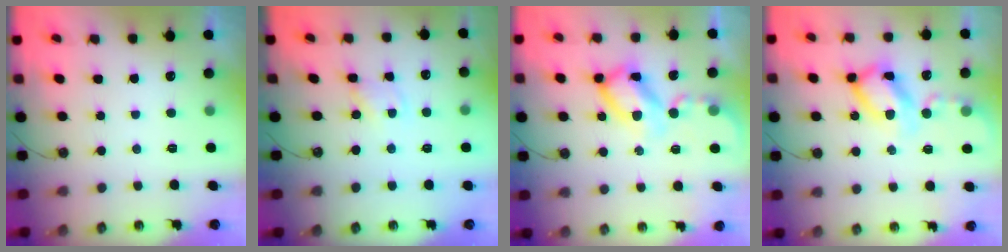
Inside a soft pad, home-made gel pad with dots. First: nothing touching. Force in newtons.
{"total": 1.2, "press": 1.1, "slide": 0.2}
{"total": 14.5, "press": 14.5, "slide": 1.3}
{"total": 12.9, "press": 12.9, "slide": 1.2}